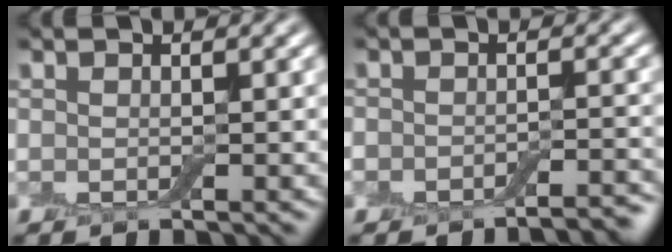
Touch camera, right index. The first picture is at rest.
{"total": 4.1, "force": [-3.6, 1.2, 1.6], "torque": [-0.019, 0.001, -0.043]}